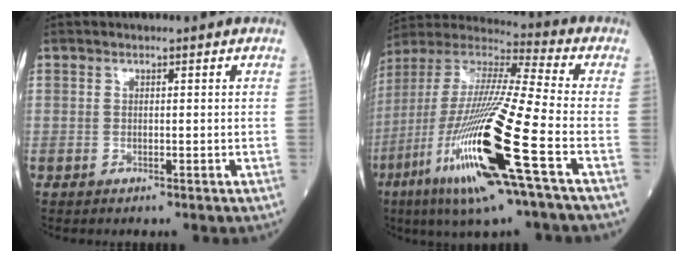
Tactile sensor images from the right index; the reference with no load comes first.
{"total": 23.3, "force": [-8.5, 0.9, 21.6], "torque": [-0.460, -0.042, -0.166]}